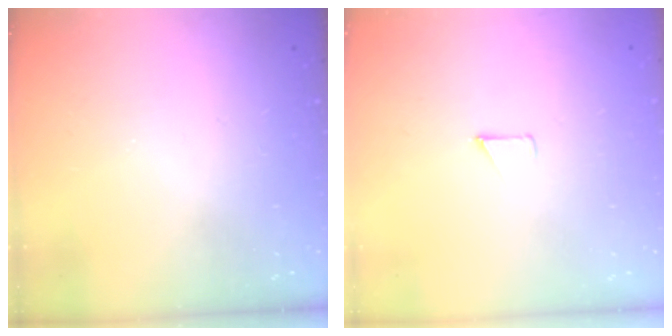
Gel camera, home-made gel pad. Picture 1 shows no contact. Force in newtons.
{"total": 2.9, "press": 2.8, "slide": 0.3}